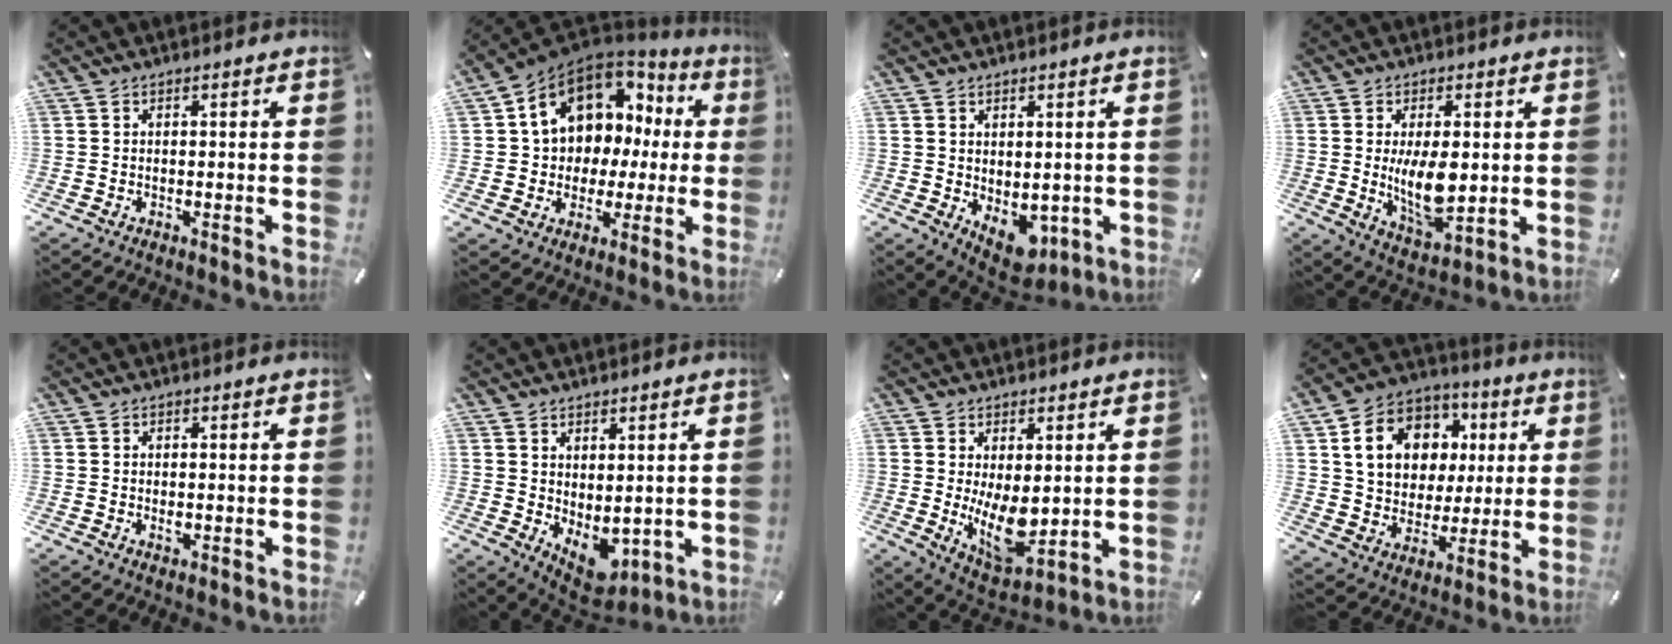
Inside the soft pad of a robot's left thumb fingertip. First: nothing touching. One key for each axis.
{"total": 13.2, "fx": 5.0, "fy": 10.7, "fz": 6.0, "tx": -0.108, "ty": -0.036, "tz": 0.097}
{"total": 6.4, "fx": -1.6, "fy": 4.6, "fz": 4.1, "tx": -0.029, "ty": 0.007, "tz": -0.023}
{"total": 11.2, "fx": 0.6, "fy": 5.7, "fz": 9.6, "tx": -0.169, "ty": -0.027, "tz": 0.005}
{"total": 1.2, "fx": 0.0, "fy": 0.9, "fz": 0.7, "tx": -0.006, "ty": -0.001, "tz": -0.002}
{"total": 4.9, "fx": 0.2, "fy": 4.0, "fz": 2.8, "tx": -0.031, "ty": -0.011, "tz": 0.008}
{"total": 11.4, "fx": 0.4, "fy": 6.6, "fz": 9.3, "tx": -0.140, "ty": -0.020, "tz": 0.019}
{"total": 14.9, "fx": 3.9, "fy": 12.6, "fz": 6.8, "tx": -0.111, "ty": 0.005, "tz": 0.079}